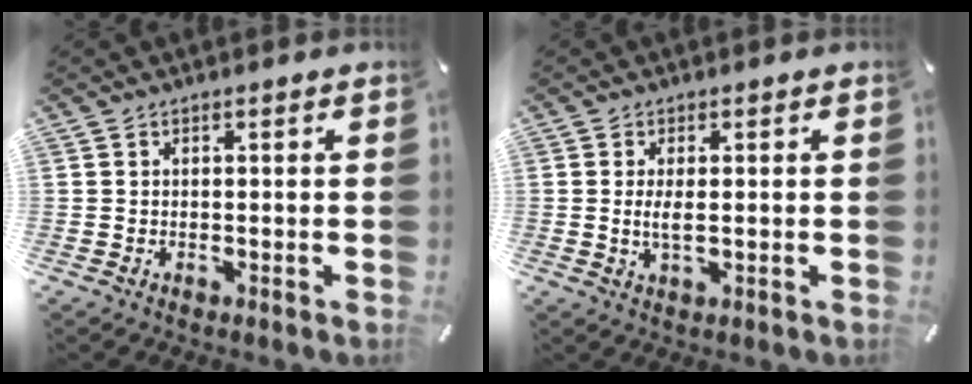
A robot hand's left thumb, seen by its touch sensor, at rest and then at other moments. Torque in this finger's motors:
{"motor_torque": [-0.07, -0.35, -0.31, -0.02, -0.02]}